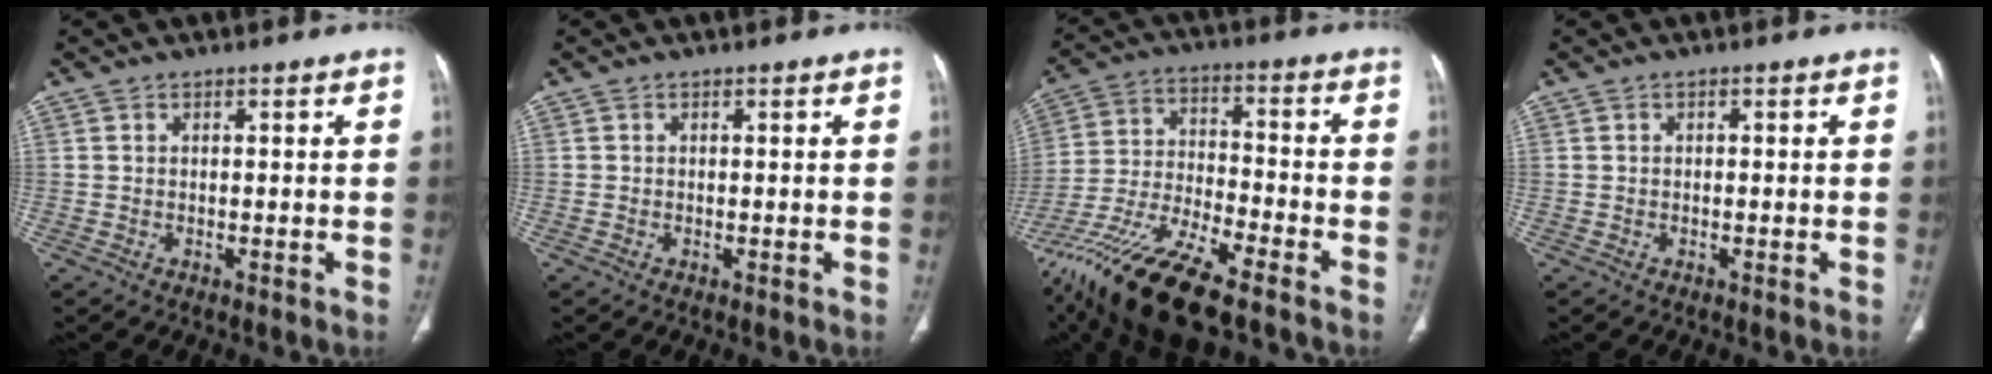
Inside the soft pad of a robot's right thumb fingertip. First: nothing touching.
{"total": 0.0}
{"total": 19.2, "force": [-13.6, 5.2, 12.5], "torque": [-0.263, 0.023, -0.252]}
{"total": 0.0}